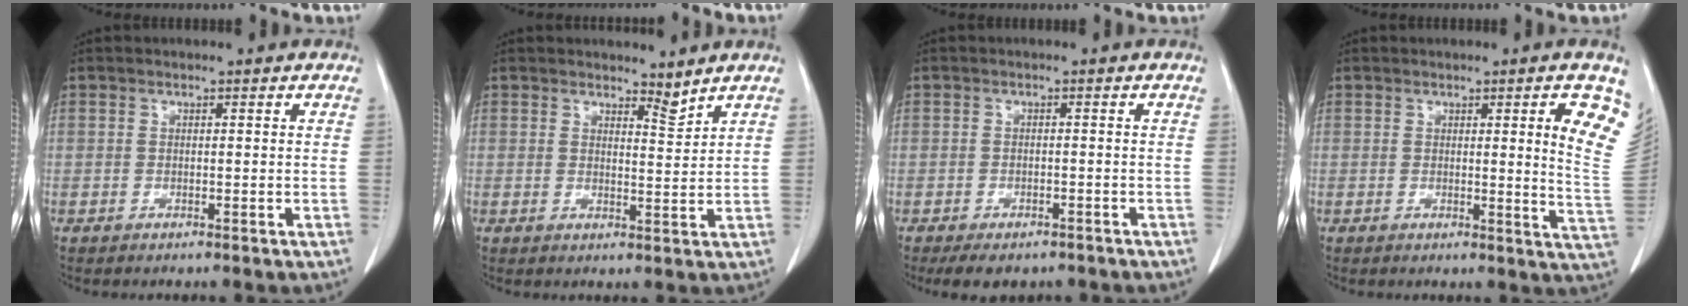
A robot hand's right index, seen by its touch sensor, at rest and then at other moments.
{"total": 2.6, "force": [2.6, 0.3, 0.5], "torque": [-0.007, -0.014, 0.038]}
{"total": 5.6, "force": [-4.3, 2.9, 2.0], "torque": [-0.020, 0.000, -0.055]}
{"total": 8.4, "force": [4.0, 0.2, 7.5], "torque": [-0.077, -0.019, 0.032]}